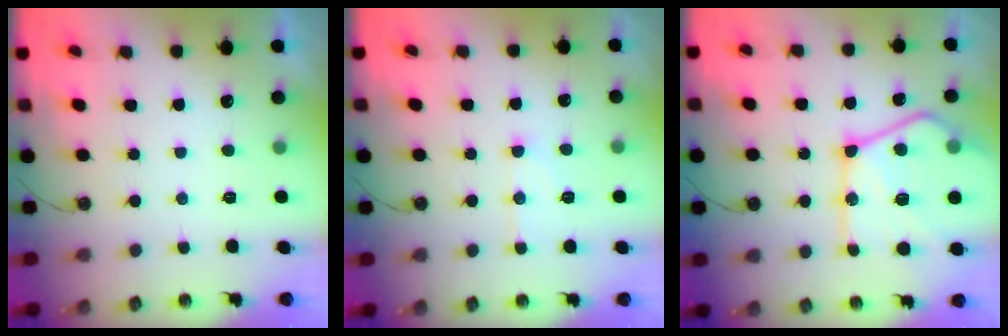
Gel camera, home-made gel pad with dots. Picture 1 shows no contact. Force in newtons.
{"total": 8.3, "press": 8.2, "slide": 0.7}
{"total": 25.4, "press": 25.2, "slide": 2.8}